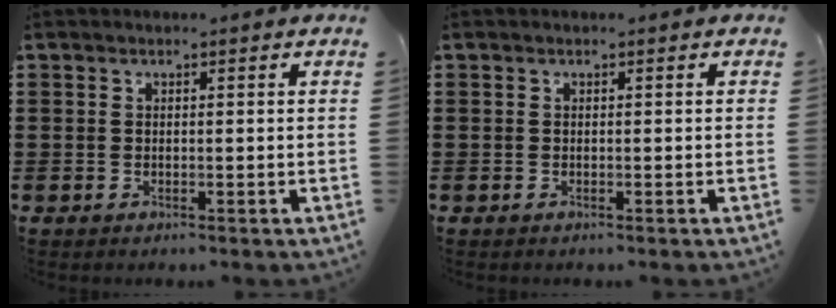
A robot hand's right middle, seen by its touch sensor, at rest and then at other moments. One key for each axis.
{"total": 0.0}